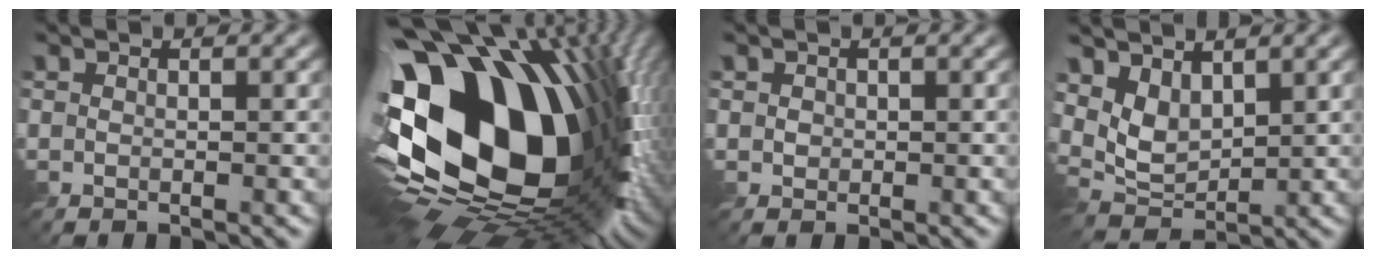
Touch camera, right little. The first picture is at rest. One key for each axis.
{"total": 21.8, "fx": 0.5, "fy": 12.0, "fz": 18.1, "tx": -0.317, "ty": -0.065, "tz": 0.021}
{"total": 0.7, "fx": 0.1, "fy": 0.7, "fz": 0.1, "tx": -0.003, "ty": -0.001, "tz": 0.001}
{"total": 4.4, "fx": 2.1, "fy": 2.5, "fz": 2.9, "tx": -0.065, "ty": -0.007, "tz": 0.036}